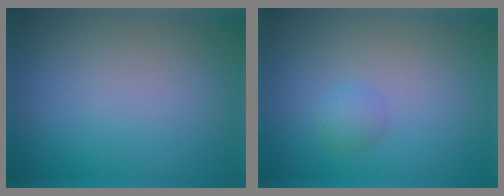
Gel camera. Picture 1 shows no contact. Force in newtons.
{"total": 1.2, "press": 1.2, "slide": 0.1}